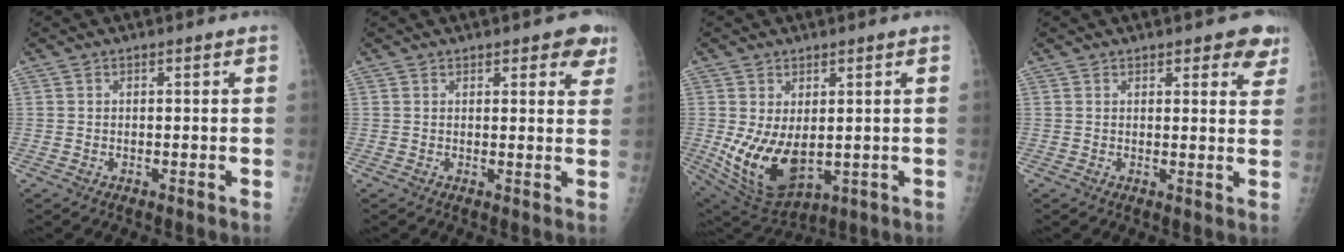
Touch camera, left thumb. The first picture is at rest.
{"total": 5.1, "force": [3.2, 2.3, 3.2], "torque": [-0.004, -0.011, 0.033]}
{"total": 12.0, "force": [-0.4, 7.2, 9.6], "torque": [-0.166, -0.019, 0.022]}
{"total": 5.3, "force": [3.7, 2.4, 3.0], "torque": [0.002, -0.016, 0.039]}